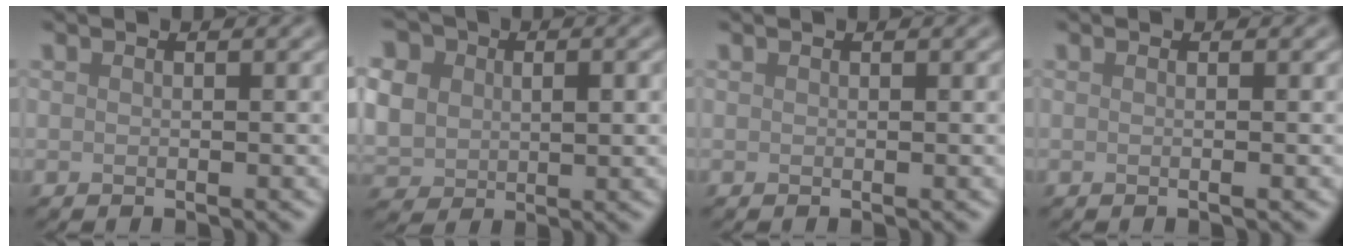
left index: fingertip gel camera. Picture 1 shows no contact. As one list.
[{"total": 10.6, "force": [2.7, 8.6, 5.6], "torque": [-0.121, 0.025, 0.042]}, {"total": 0.0}, {"total": 1.2, "force": [0.1, 0.5, 1.1], "torque": [-0.006, -0.007, -0.008]}]